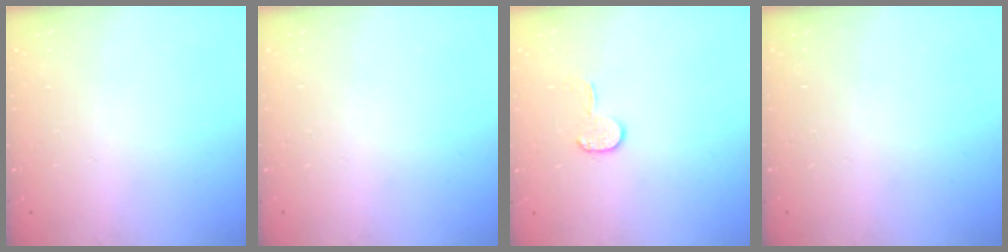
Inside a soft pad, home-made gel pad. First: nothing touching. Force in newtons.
{"total": 0.0}
{"total": 5.9, "press": 5.9, "slide": 0.4}
{"total": 0.0}